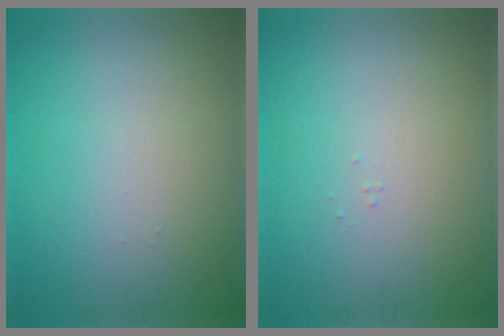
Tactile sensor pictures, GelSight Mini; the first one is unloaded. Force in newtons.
{"total": 0.0}